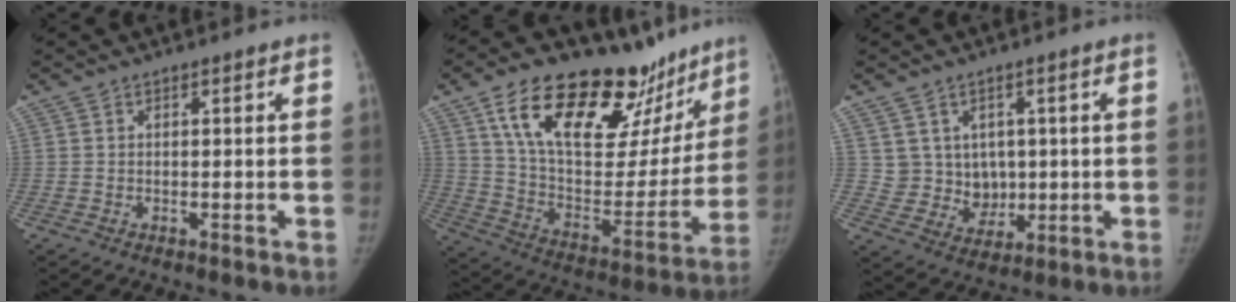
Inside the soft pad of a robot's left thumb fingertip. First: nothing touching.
{"total": 32.7, "force": [19.9, 15.5, 20.7], "torque": [-0.276, -0.037, 0.321]}
{"total": 7.4, "force": [1.7, 6.7, 2.8], "torque": [-0.007, -0.010, 0.044]}